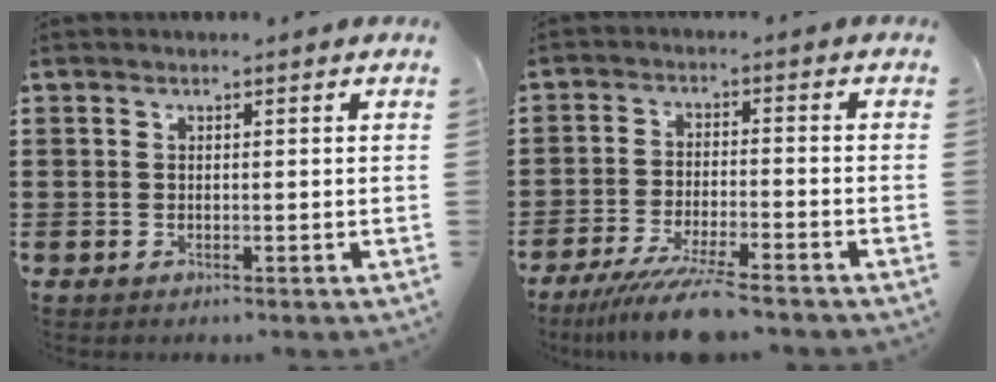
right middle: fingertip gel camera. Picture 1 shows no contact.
{"total": 7.5, "force": [-6.3, 0.2, 4.1], "torque": [-0.085, -0.015, -0.118]}